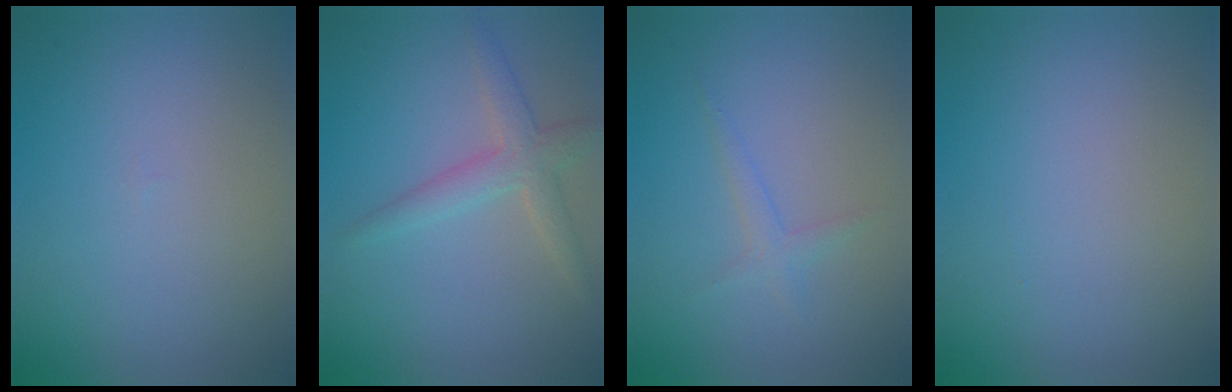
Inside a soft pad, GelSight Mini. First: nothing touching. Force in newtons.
{"total": 2.8, "press": 2.8, "slide": 0.1}
{"total": 1.2, "press": 1.2, "slide": 0.0}
{"total": 0.0}